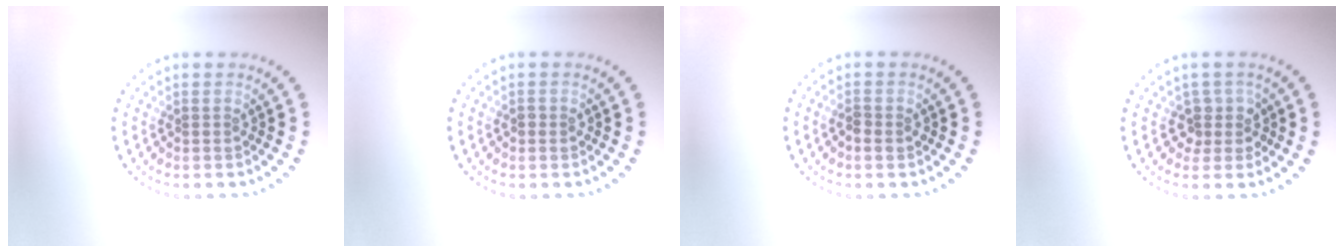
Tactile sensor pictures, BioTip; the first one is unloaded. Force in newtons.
{"total": 0.9, "press": 0.9, "slide": 0.1}
{"total": 1.1, "press": 1.1, "slide": 0.2}
{"total": 2.1, "press": 1.7, "slide": 1.3}